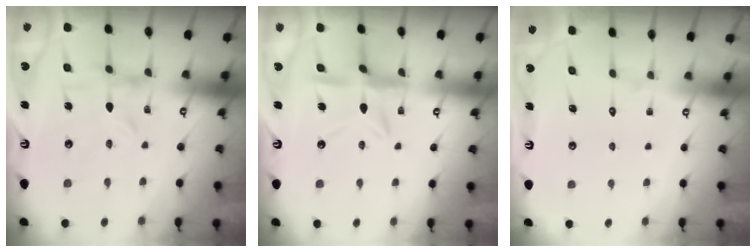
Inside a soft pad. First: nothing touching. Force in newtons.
{"total": 10.5, "press": 10.4, "slide": 0.9}
{"total": 1.7, "press": 1.7, "slide": 0.1}